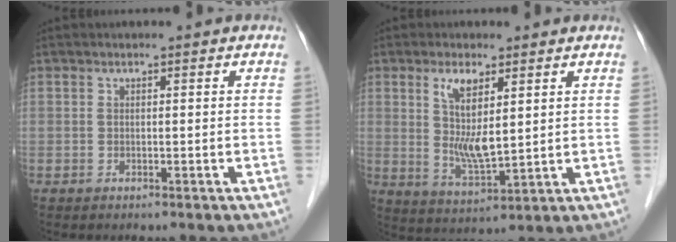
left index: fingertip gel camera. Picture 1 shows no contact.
{"total": 7.0, "force": [2.5, 1.7, 6.3], "torque": [-0.124, -0.007, 0.053]}